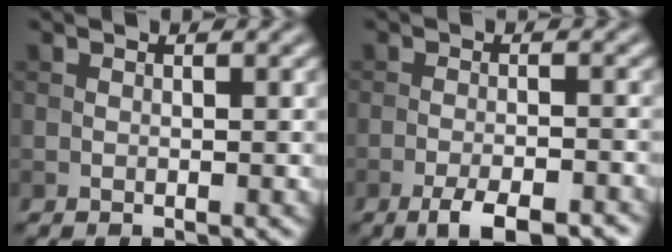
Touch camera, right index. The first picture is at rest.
{"total": 4.9, "force": [-3.4, 1.3, 3.3], "torque": [-0.057, -0.004, -0.052]}